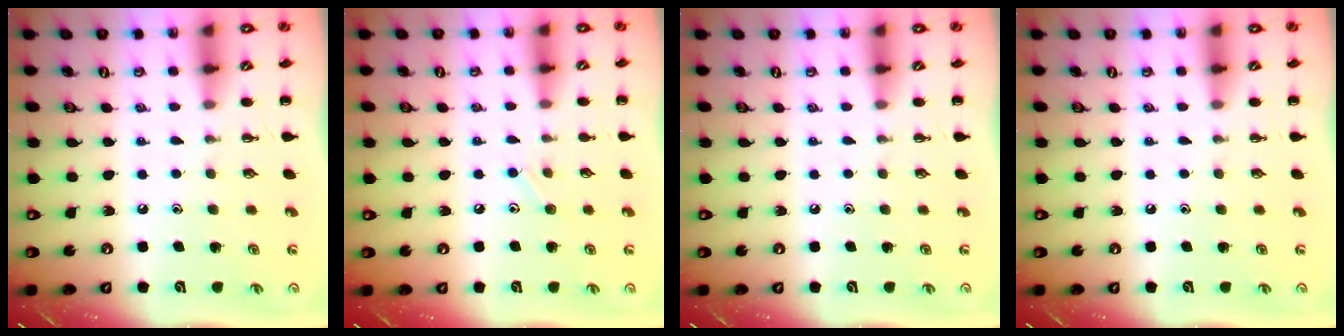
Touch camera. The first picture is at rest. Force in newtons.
{"total": 6.6, "press": 6.2, "slide": 2.3}
{"total": 0.0}
{"total": 0.0}